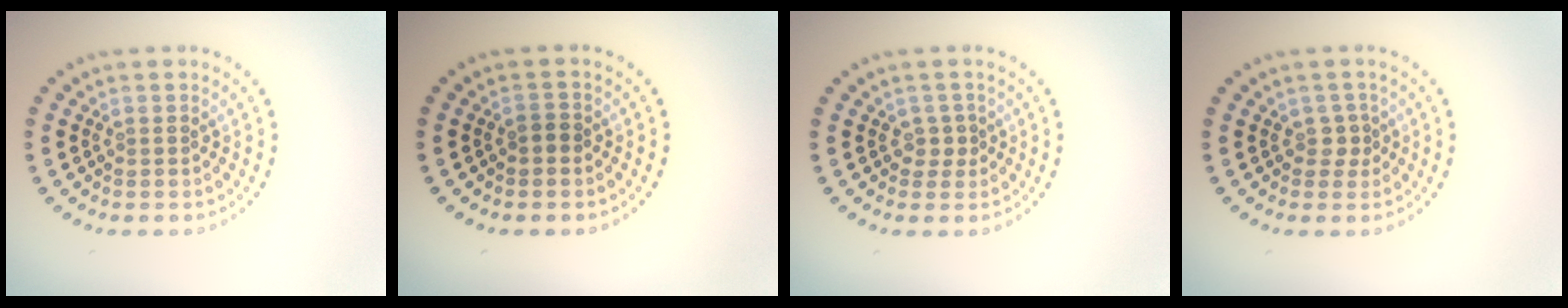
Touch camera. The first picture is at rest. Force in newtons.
{"total": 0.8, "press": 0.8, "slide": 0.3}
{"total": 1.2, "press": 0.9, "slide": 0.7}
{"total": 1.1, "press": 0.9, "slide": 0.7}